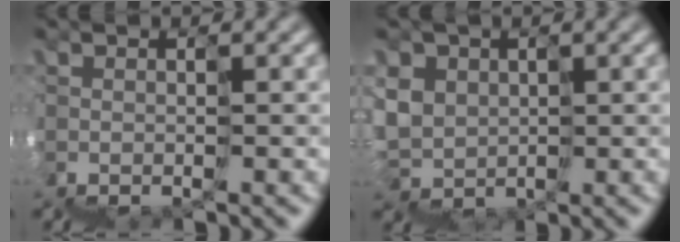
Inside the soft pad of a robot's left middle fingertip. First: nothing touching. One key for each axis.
{"total": 4.0, "fx": 2.8, "fy": 1.0, "fz": -2.7, "tx": 0.031, "ty": 0.041, "tz": 0.035}